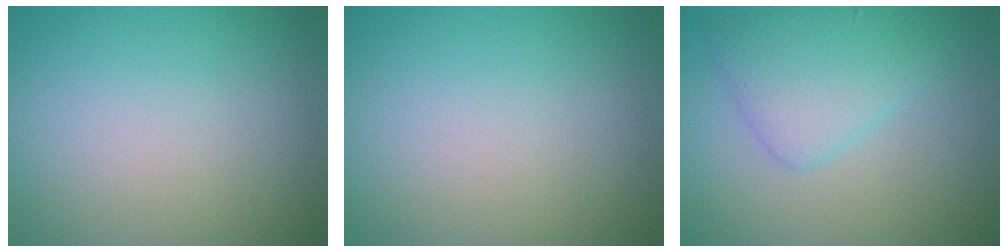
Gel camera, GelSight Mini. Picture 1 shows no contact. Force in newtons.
{"total": 0.0}
{"total": 1.9, "press": 1.9, "slide": 0.1}